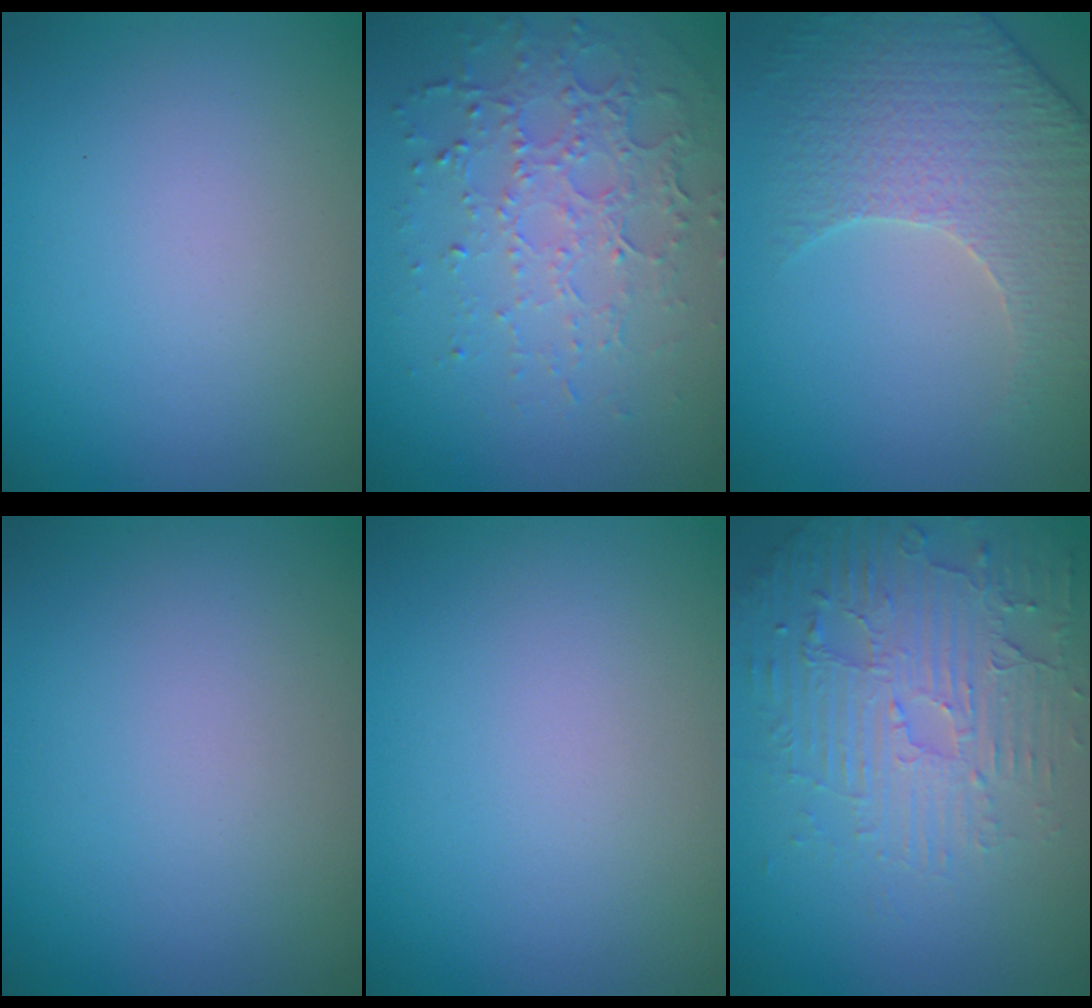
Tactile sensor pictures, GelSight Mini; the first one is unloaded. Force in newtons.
{"total": 4.9, "press": 3.3, "slide": 3.6}
{"total": 4.7, "press": 4.6, "slide": 1.2}
{"total": 0.0}
{"total": 0.0}
{"total": 5.5, "press": 3.8, "slide": 4.0}